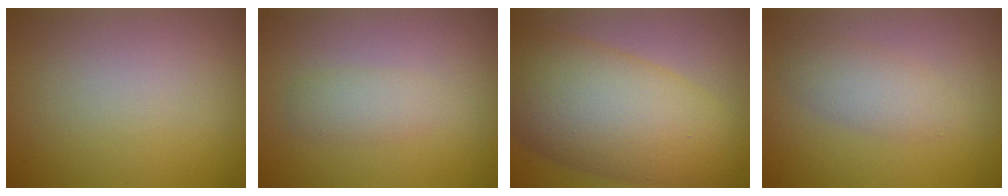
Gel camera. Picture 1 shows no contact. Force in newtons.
{"total": 1.7, "press": 1.7, "slide": 0.1}
{"total": 11.5, "press": 11.4, "slide": 0.1}
{"total": 2.7, "press": 2.7, "slide": 0.1}